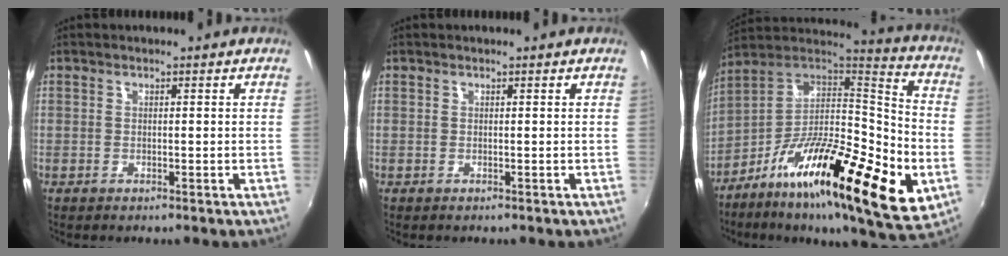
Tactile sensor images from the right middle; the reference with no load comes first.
{"total": 0.0}
{"total": 28.8, "force": [-10.3, 8.5, 25.5], "torque": [-0.419, -0.034, -0.185]}